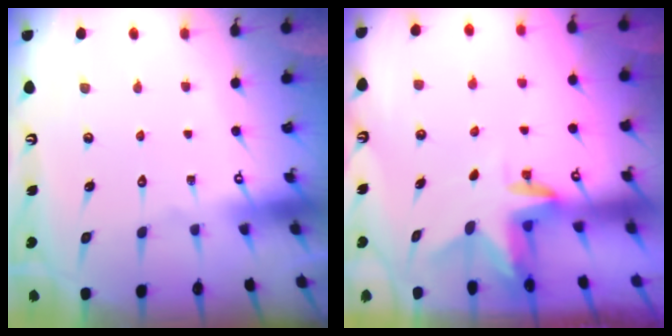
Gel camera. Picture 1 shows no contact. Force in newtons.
{"total": 2.7, "press": 2.7, "slide": 0.1}